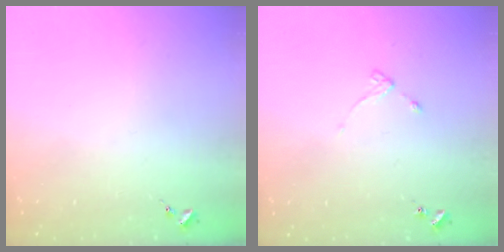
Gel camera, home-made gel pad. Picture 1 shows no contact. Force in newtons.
{"total": 4.3, "press": 4.2, "slide": 0.6}